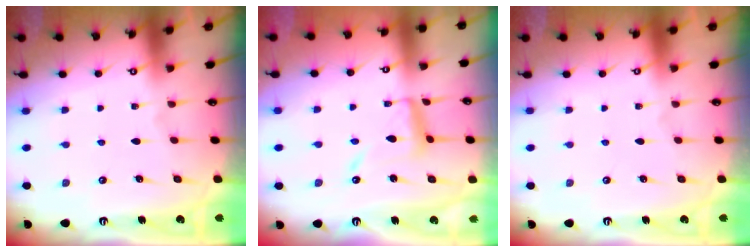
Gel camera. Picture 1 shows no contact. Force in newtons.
{"total": 12.2, "press": 12.1, "slide": 1.2}
{"total": 0.0}